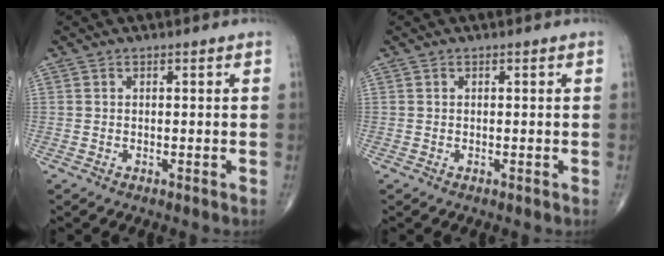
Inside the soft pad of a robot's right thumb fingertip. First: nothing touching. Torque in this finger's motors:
{"motor_torque": [0.04, 0.04, 0.00, 0.00, 0.00]}